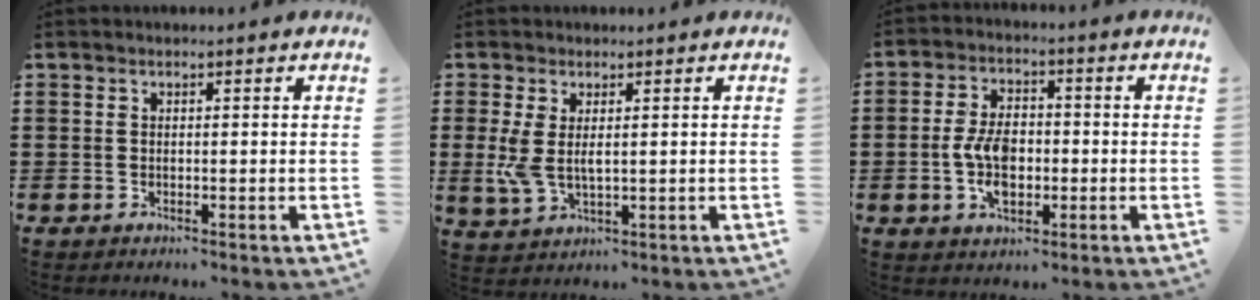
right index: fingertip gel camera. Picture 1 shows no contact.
{"total": 4.6, "force": [0.7, 2.2, 4.0], "torque": [-0.102, -0.004, 0.008]}
{"total": 6.9, "force": [-1.1, 4.0, 5.5], "torque": [-0.112, 0.002, -0.026]}